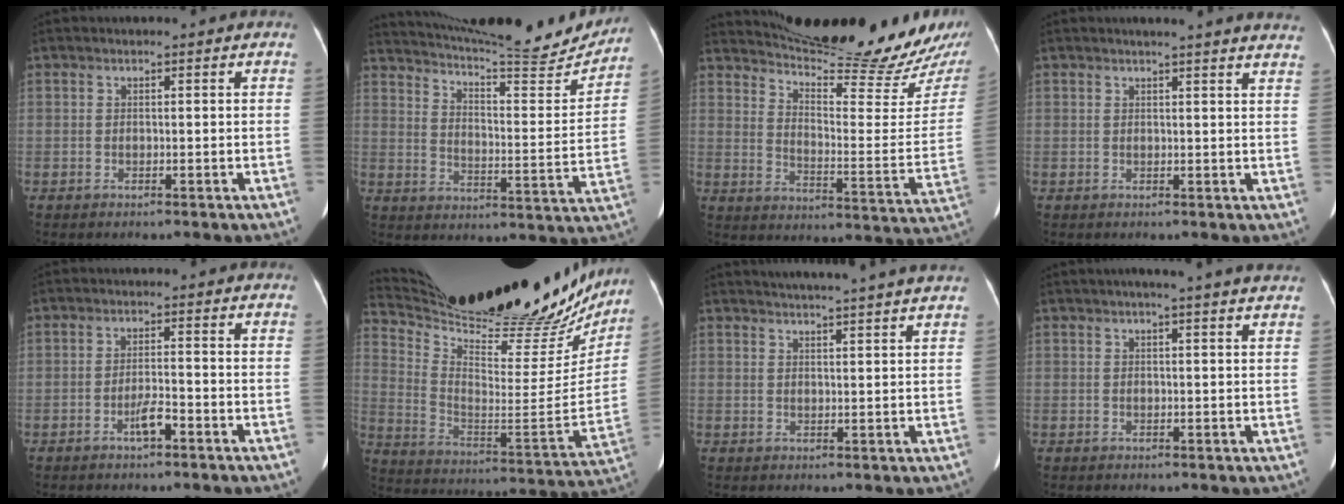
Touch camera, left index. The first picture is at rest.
{"total": 21.8, "force": [20.6, 1.3, 6.9], "torque": [-0.115, -0.061, 0.277]}
{"total": 21.7, "force": [20.4, 1.0, 7.5], "torque": [-0.112, -0.092, 0.270]}
{"total": 13.1, "force": [12.2, 0.5, 4.8], "torque": [-0.056, -0.014, 0.126]}
{"total": 3.0, "force": [-2.4, 0.3, 1.8], "torque": [-0.035, -0.016, -0.039]}
{"total": 31.8, "force": [28.1, 7.1, 13.0], "torque": [-0.217, -0.066, 0.393]}
{"total": 12.5, "force": [11.5, -0.6, 4.9], "torque": [-0.076, 0.000, 0.141]}
{"total": 7.7, "force": [6.5, -0.3, 4.2], "torque": [-0.055, 0.019, 0.063]}